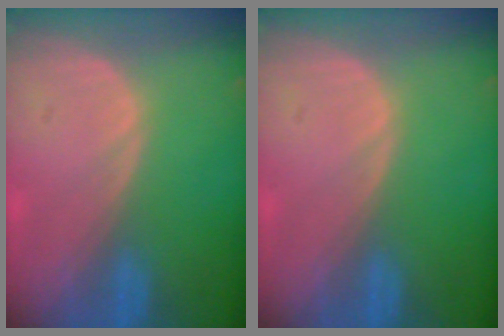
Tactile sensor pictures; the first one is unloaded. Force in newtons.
{"total": 0.0}